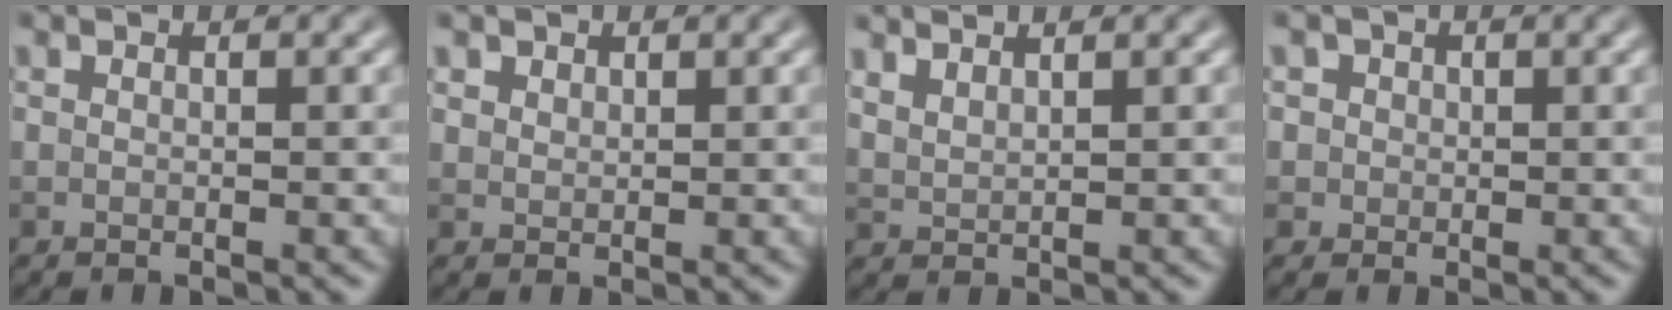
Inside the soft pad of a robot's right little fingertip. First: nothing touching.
{"total": 1.4, "force": [1.0, 0.9, 0.3], "torque": [-0.010, -0.007, 0.027]}
{"total": 2.2, "force": [1.9, 0.6, 0.9], "torque": [-0.014, 0.006, 0.032]}
{"total": 3.4, "force": [1.2, 3.0, 1.0], "torque": [-0.002, 0.013, 0.010]}